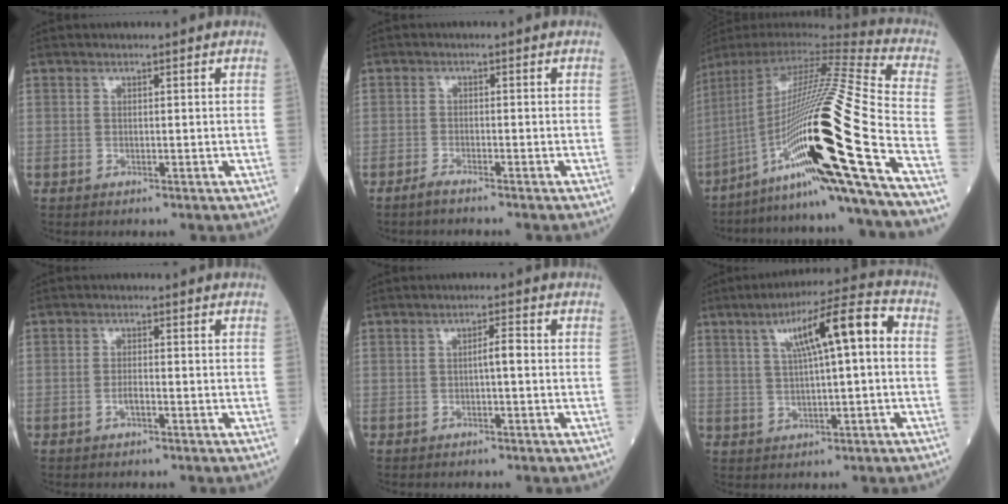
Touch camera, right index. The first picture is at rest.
{"total": 2.0, "force": [-1.8, -0.2, 0.9], "torque": [-0.026, -0.004, -0.035]}
{"total": 27.1, "force": [-11.0, -1.6, 24.7], "torque": [-0.422, -0.024, -0.195]}
{"total": 1.6, "force": [-0.7, 0.5, 1.3], "torque": [-0.023, 0.002, -0.013]}
{"total": 2.0, "force": [-0.2, 0.2, 2.0], "torque": [-0.032, 0.003, -0.004]}
{"total": 10.8, "force": [2.3, 1.4, 10.5], "torque": [-0.168, 0.032, 0.035]}